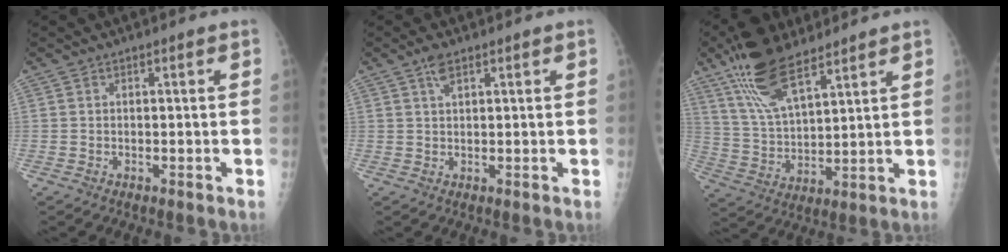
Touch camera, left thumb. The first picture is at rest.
{"total": 2.5, "force": [1.6, 0.9, 1.7], "torque": [-0.029, 0.000, 0.031]}
{"total": 14.4, "force": [9.9, 5.1, 9.1], "torque": [-0.155, -0.035, 0.196]}